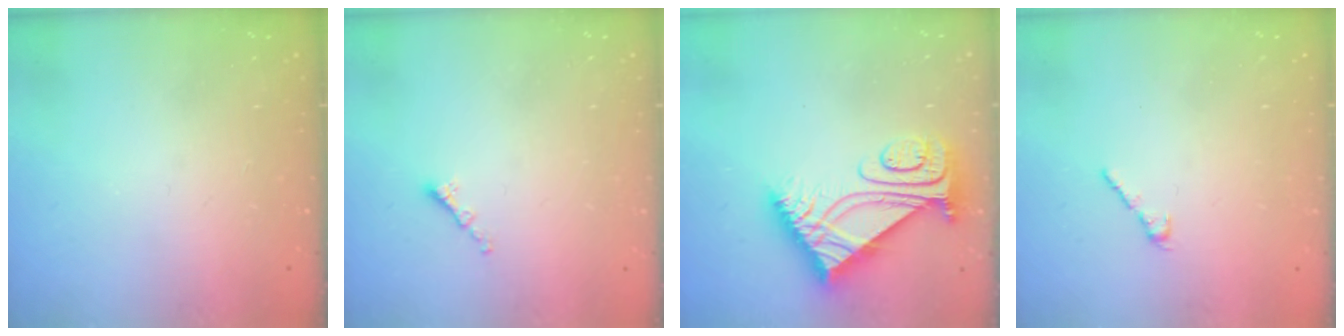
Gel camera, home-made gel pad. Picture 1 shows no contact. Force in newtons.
{"total": 1.4, "press": 1.3, "slide": 0.5}
{"total": 8.2, "press": 8.1, "slide": 0.7}
{"total": 2.5, "press": 2.4, "slide": 0.7}